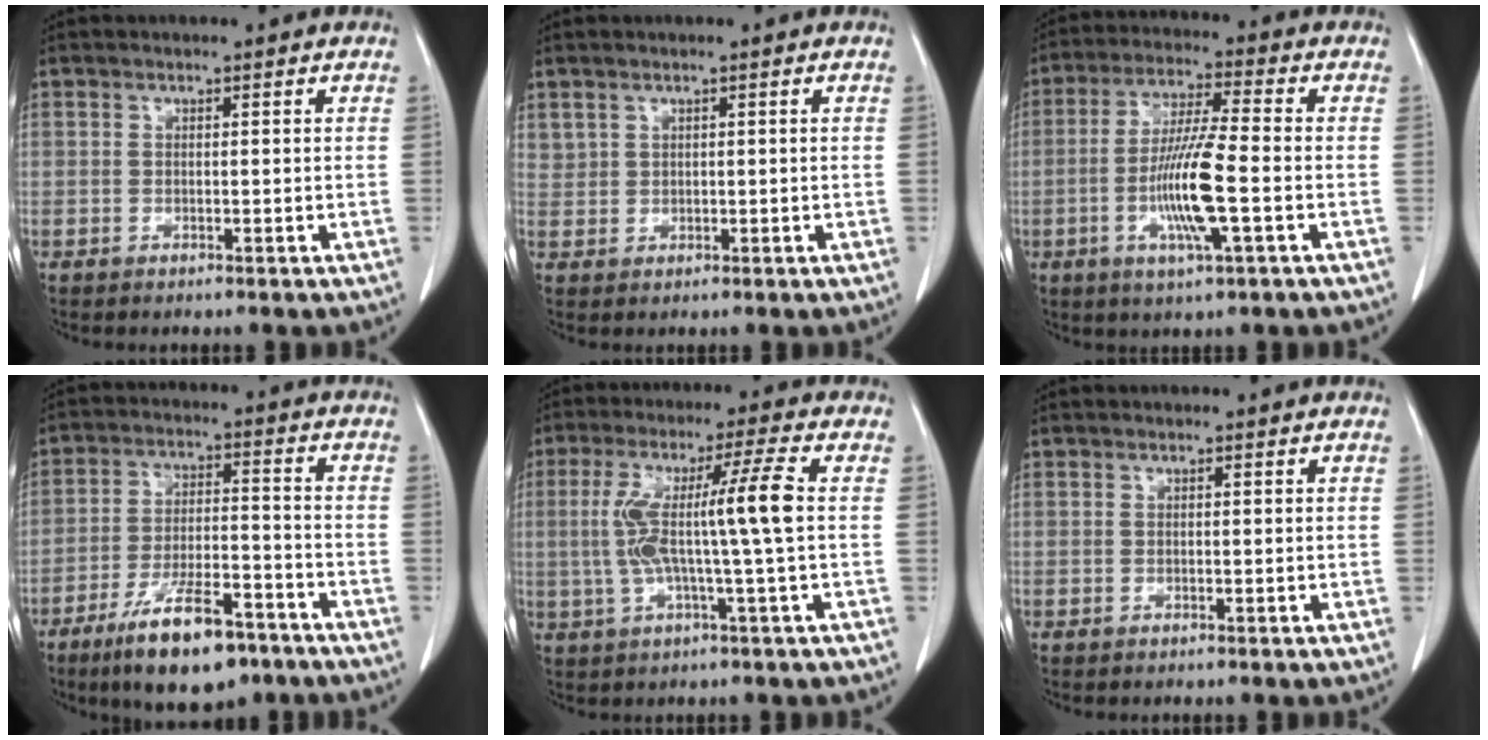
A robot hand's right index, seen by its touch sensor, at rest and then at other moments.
{"total": 1.7, "force": [1.2, 1.1, 0.0], "torque": [0.009, 0.003, 0.025]}
{"total": 11.1, "force": [-2.7, 0.4, 10.8], "torque": [-0.212, -0.011, -0.056]}
{"total": 13.3, "force": [-9.0, 3.7, 9.1], "torque": [-0.161, -0.009, -0.150]}
{"total": 10.4, "force": [0.2, -1.0, 10.3], "torque": [-0.203, 0.017, 0.005]}
{"total": 0.0}